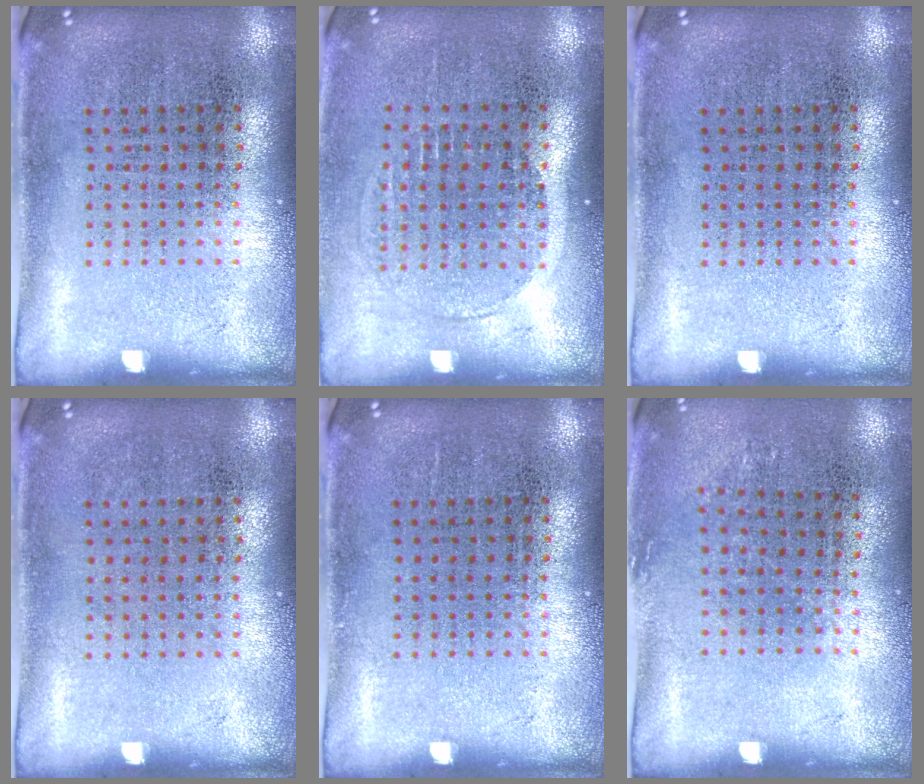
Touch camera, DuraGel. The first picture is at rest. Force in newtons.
{"total": 1.4, "press": 1.2, "slide": 0.7}
{"total": 0.0}
{"total": 0.0}
{"total": 0.0}
{"total": 0.8, "press": 0.6, "slide": 0.5}